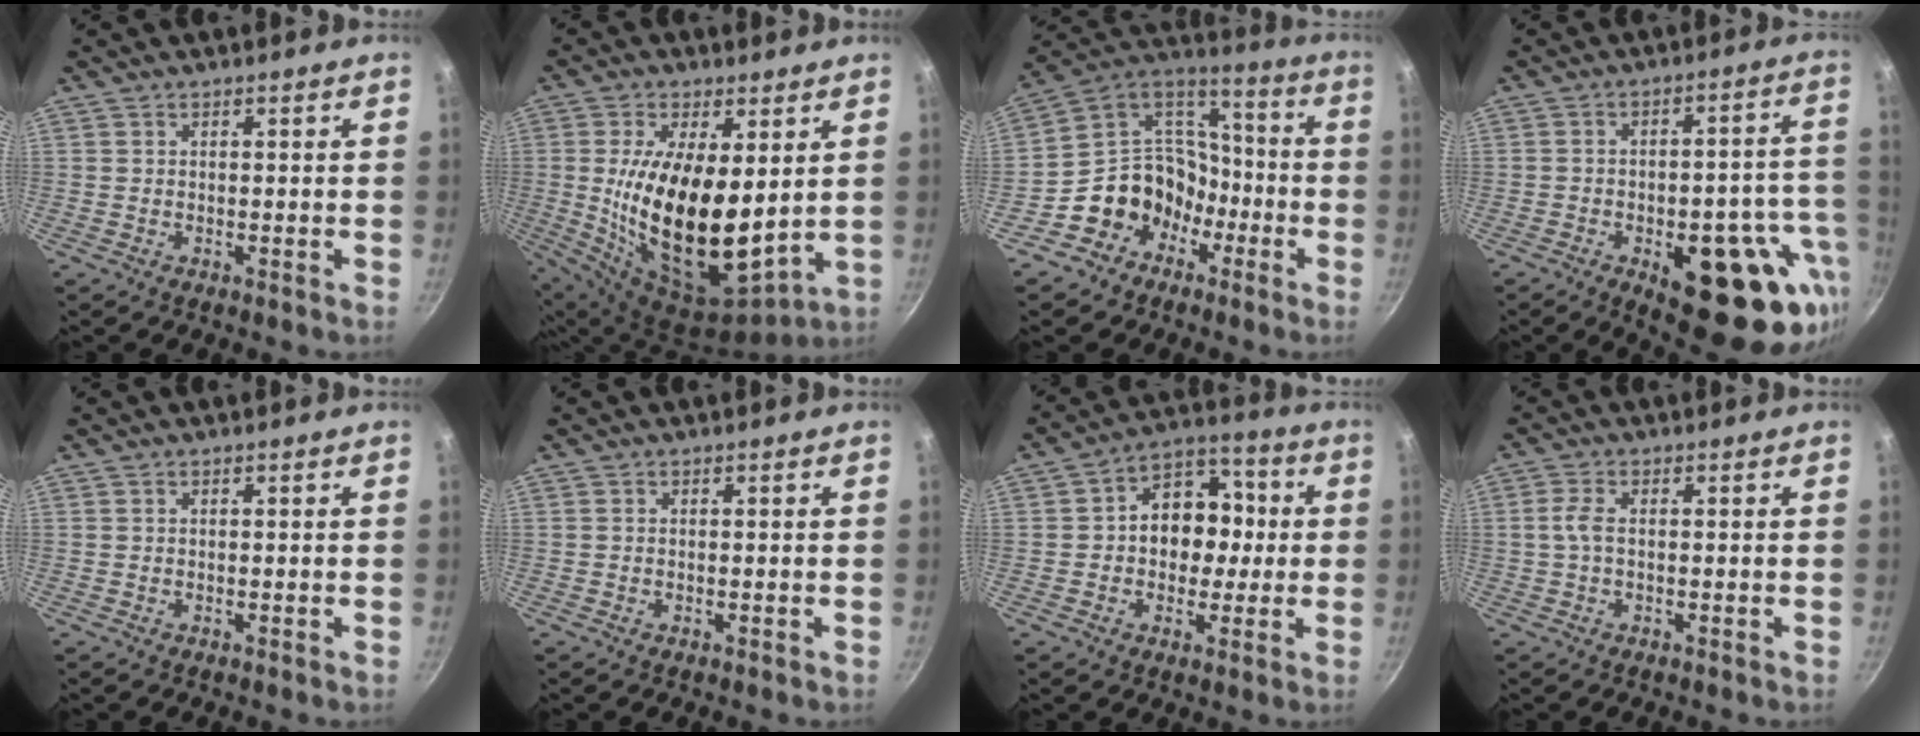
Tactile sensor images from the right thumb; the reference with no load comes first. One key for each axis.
{"total": 20.7, "fx": 2.1, "fy": 9.8, "fz": 18.1, "tx": -0.327, "ty": -0.040, "tz": 0.049}
{"total": 14.9, "fx": -6.7, "fy": 12.2, "fz": 5.4, "tx": -0.032, "ty": 0.087, "tz": -0.123}
{"total": 23.4, "fx": -8.5, "fy": 10.6, "fz": 19.1, "tx": -0.176, "ty": 0.021, "tz": -0.099}
{"total": 0.0}
{"total": 0.0}
{"total": 12.2, "fx": 0.1, "fy": 9.6, "fz": 7.6, "tx": -0.052, "ty": 0.031, "tz": -0.014}
{"total": 3.0, "fx": -0.1, "fy": 1.4, "fz": 2.6, "tx": -0.066, "ty": 0.008, "tz": -0.006}